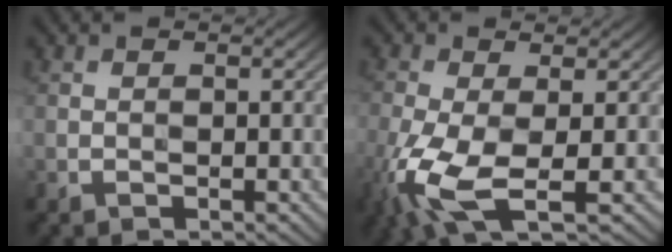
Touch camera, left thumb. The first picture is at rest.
{"total": 9.1, "force": [-3.4, 3.4, 7.7], "torque": [-0.194, -0.022, -0.068]}